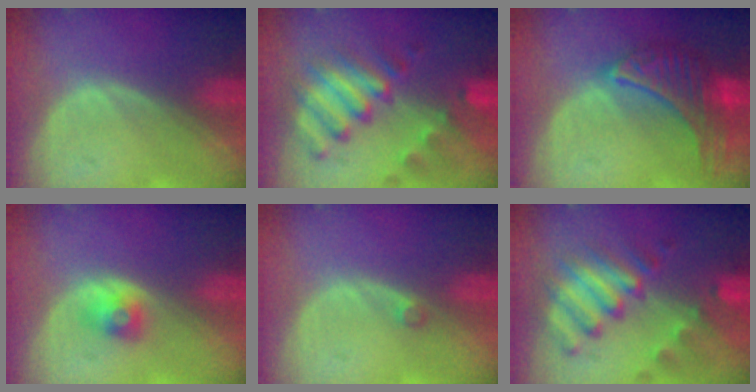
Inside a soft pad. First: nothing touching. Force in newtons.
{"total": 10.0, "press": 8.8, "slide": 4.8}
{"total": 9.1, "press": 9.1, "slide": 0.5}
{"total": 2.4, "press": 2.3, "slide": 0.8}
{"total": 1.0, "press": 0.9, "slide": 0.5}
{"total": 10.0, "press": 8.8, "slide": 4.8}